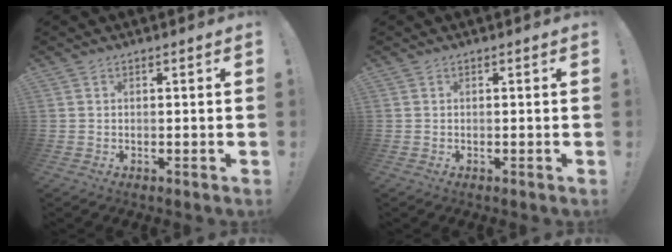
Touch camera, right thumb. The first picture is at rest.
{"total": 0.0}